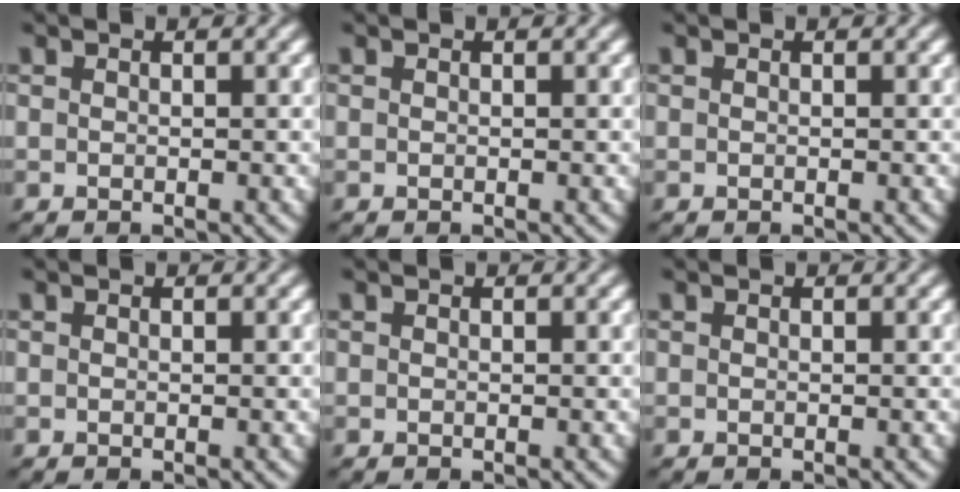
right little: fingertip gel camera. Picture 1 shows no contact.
{"total": 0.0}
{"total": 0.0}
{"total": 0.0}
{"total": 0.0}
{"total": 0.0}